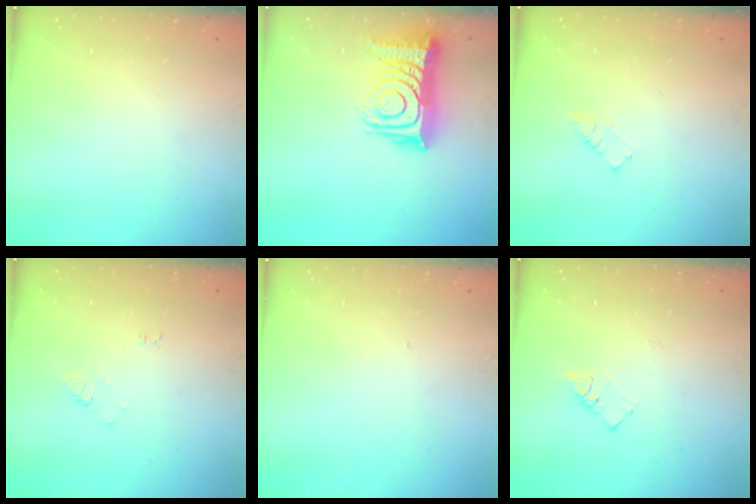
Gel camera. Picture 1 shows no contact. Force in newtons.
{"total": 15.4, "press": 15.4, "slide": 1.0}
{"total": 3.7, "press": 3.6, "slide": 0.4}
{"total": 4.2, "press": 4.2, "slide": 0.5}
{"total": 3.7, "press": 3.6, "slide": 0.4}
{"total": 3.3, "press": 3.3, "slide": 0.4}